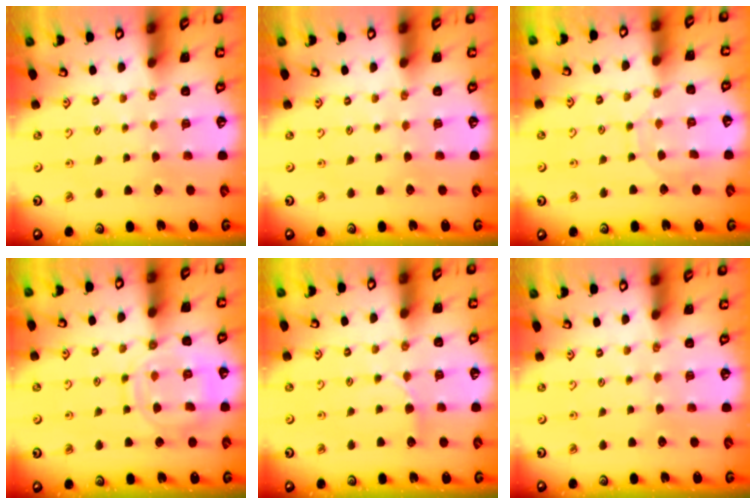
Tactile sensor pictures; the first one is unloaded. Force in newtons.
{"total": 0.0}
{"total": 7.7, "press": 7.6, "slide": 0.6}
{"total": 11.0, "press": 11.0, "slide": 0.9}
{"total": 5.7, "press": 5.7, "slide": 0.5}
{"total": 0.0}